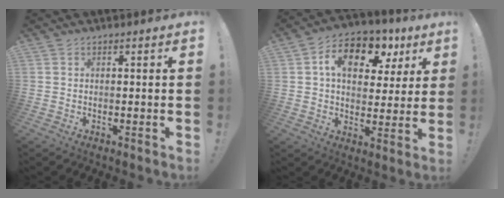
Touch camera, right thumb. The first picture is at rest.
{"total": 14.2, "force": [5.9, 8.9, 9.4], "torque": [-0.141, -0.020, 0.102]}